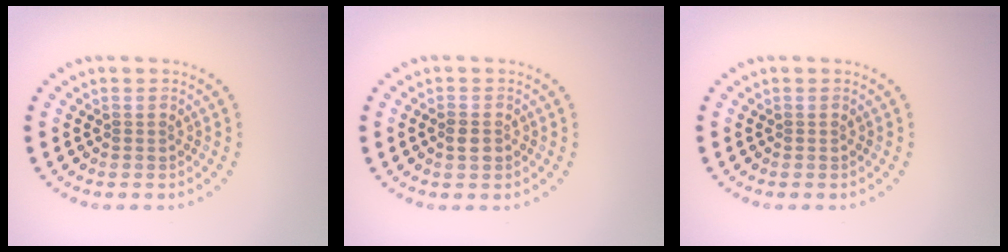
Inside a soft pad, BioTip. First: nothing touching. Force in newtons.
{"total": 1.4, "press": 1.3, "slide": 0.3}
{"total": 0.0}